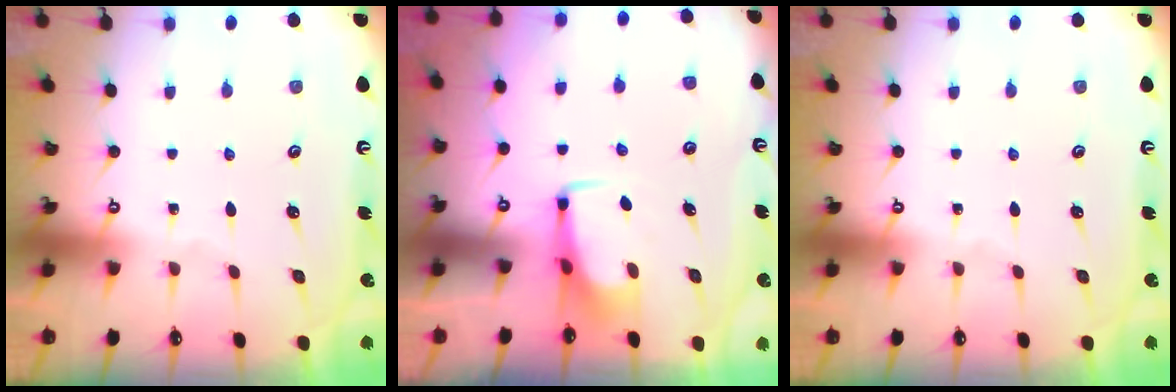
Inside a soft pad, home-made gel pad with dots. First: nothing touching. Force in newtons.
{"total": 3.3, "press": 3.3, "slide": 0.3}
{"total": 0.0}